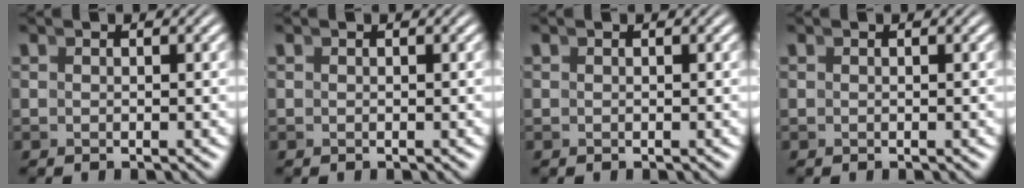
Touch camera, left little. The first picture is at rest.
{"total": 0.0}
{"total": 0.0}
{"total": 0.0}